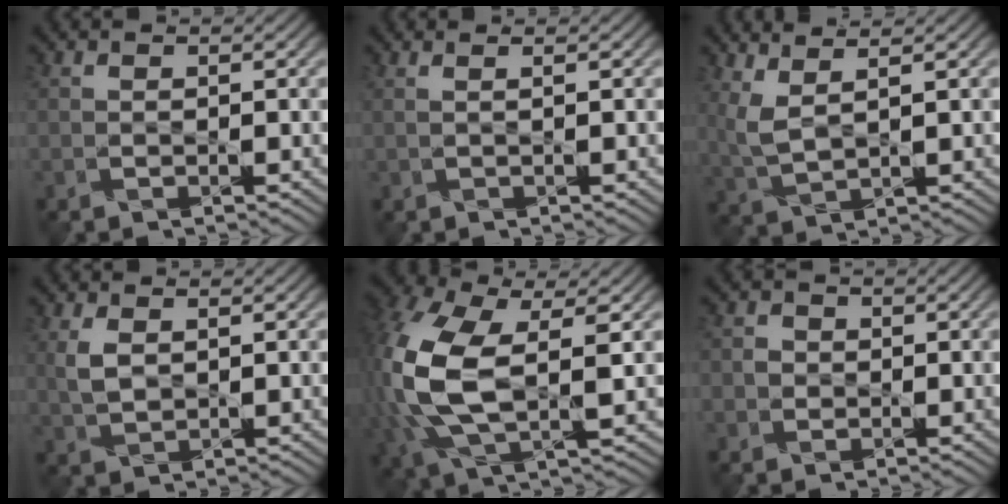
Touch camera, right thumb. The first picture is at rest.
{"total": 1.0, "force": [0.7, -0.1, 0.7], "torque": [-0.008, -0.001, 0.000]}
{"total": 3.9, "force": [2.6, 1.0, 2.8], "torque": [-0.085, 0.004, 0.060]}
{"total": 2.8, "force": [0.9, 1.6, 2.1], "torque": [-0.062, 0.004, 0.021]}
{"total": 14.0, "force": [0.4, 7.6, 11.7], "torque": [-0.317, -0.014, 0.016]}
{"total": 1.6, "force": [0.0, 1.6, 0.2], "torque": [-0.002, 0.004, -0.010]}